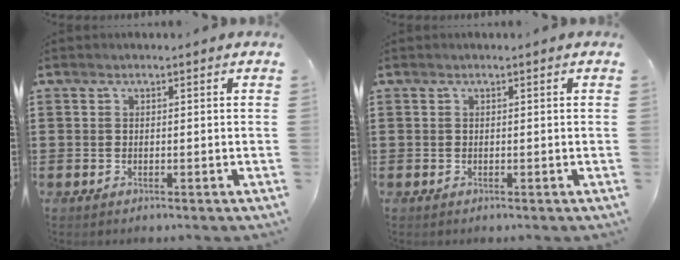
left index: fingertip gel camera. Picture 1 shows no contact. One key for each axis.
{"total": 0.0}